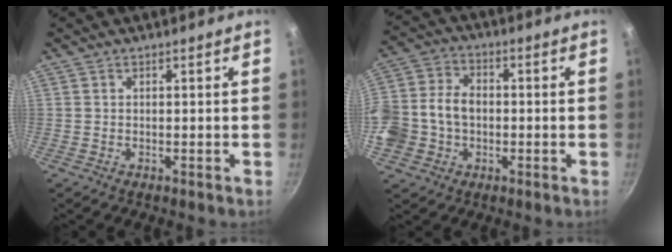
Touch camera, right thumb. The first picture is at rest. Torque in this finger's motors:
{"motor_torque": [2.38, 2.37, 1.25, -1.00, 0.19]}